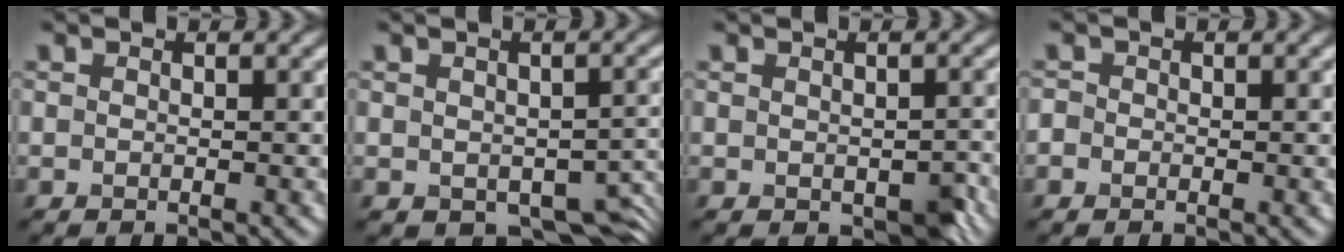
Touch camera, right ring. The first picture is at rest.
{"total": 6.1, "force": [-2.6, 3.5, 4.3], "torque": [-0.051, -0.023, -0.027]}
{"total": 2.3, "force": [-0.7, 1.3, 1.7], "torque": [-0.024, -0.011, -0.001]}
{"total": 0.8, "force": [-0.5, 0.6, 0.2], "torque": [0.001, -0.002, -0.012]}